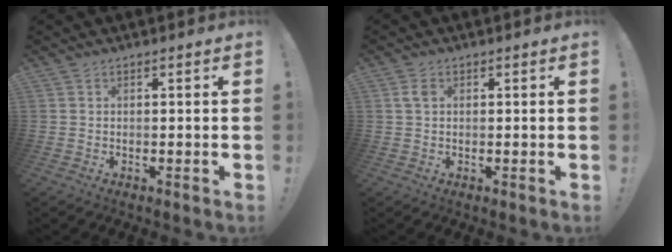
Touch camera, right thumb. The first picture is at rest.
{"total": 2.5, "force": [0.7, 1.6, 1.8], "torque": [-0.028, 0.003, 0.013]}